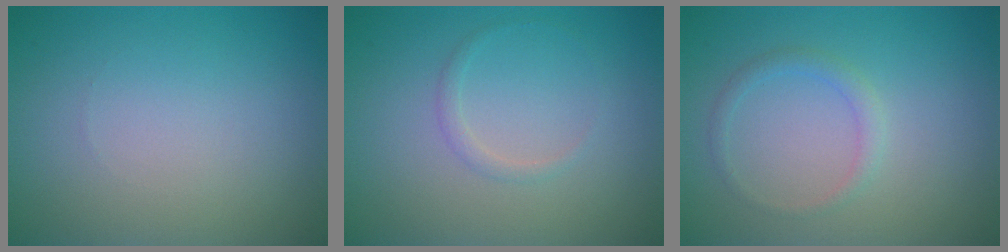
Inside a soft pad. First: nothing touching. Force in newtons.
{"total": 1.0, "press": 1.0, "slide": 0.1}
{"total": 1.2, "press": 1.2, "slide": 0.0}